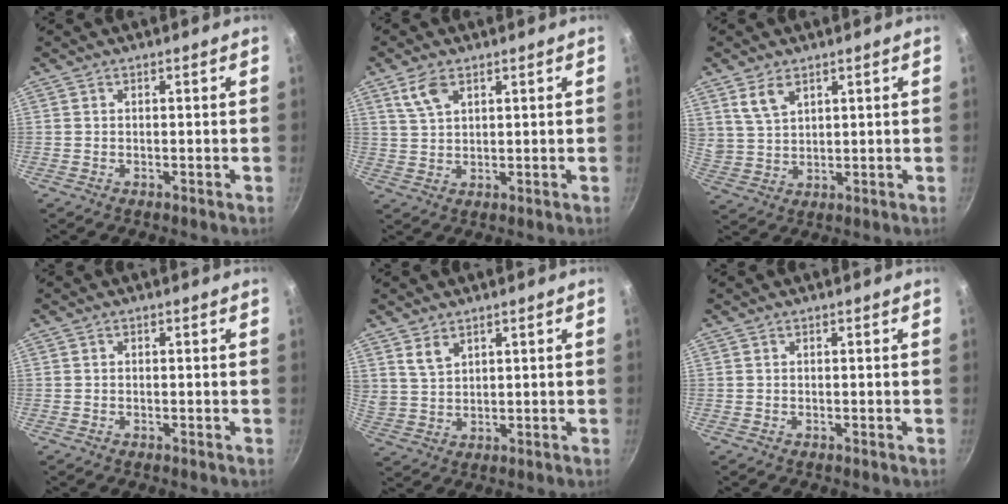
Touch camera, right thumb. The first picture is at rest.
{"total": 5.0, "force": [2.7, 2.7, 3.3], "torque": [-0.057, -0.006, 0.058]}
{"total": 6.0, "force": [3.5, 3.5, 3.6], "torque": [-0.059, -0.014, 0.077]}
{"total": 0.5, "force": [0.0, 0.5, 0.2], "torque": [-0.002, 0.003, 0.000]}
{"total": 4.7, "force": [2.8, 2.8, 2.5], "torque": [-0.043, -0.014, 0.061]}
{"total": 0.0}